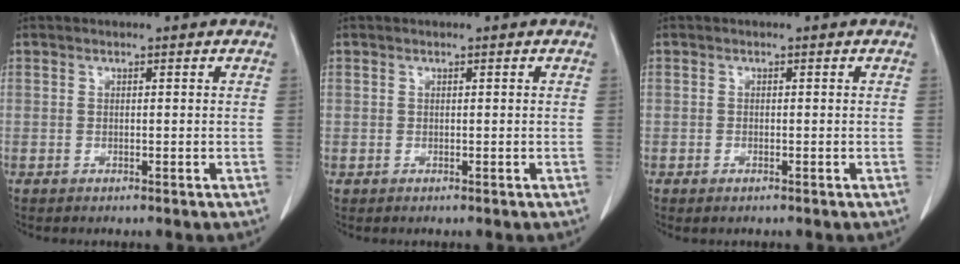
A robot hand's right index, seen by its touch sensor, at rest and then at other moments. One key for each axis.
{"total": 0.0}
{"total": 0.7, "fx": -0.5, "fy": 0.1, "fz": 0.4, "tx": -0.013, "ty": -0.003, "tz": -0.003}